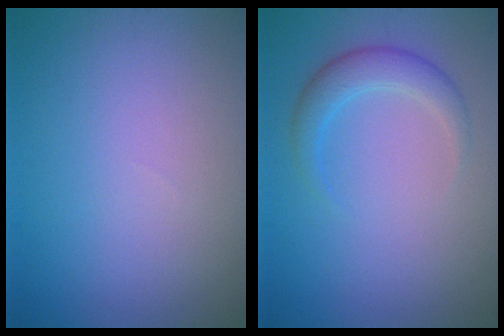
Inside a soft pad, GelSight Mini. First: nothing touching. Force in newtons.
{"total": 2.5, "press": 2.5, "slide": 0.0}